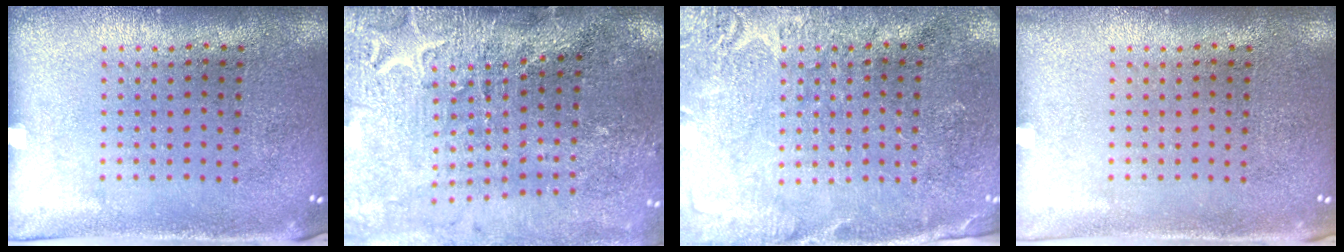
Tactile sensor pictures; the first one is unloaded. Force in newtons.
{"total": 3.4, "press": 3.3, "slide": 1.0}
{"total": 2.8, "press": 2.7, "slide": 0.5}
{"total": 0.5, "press": 0.5, "slide": 0.1}